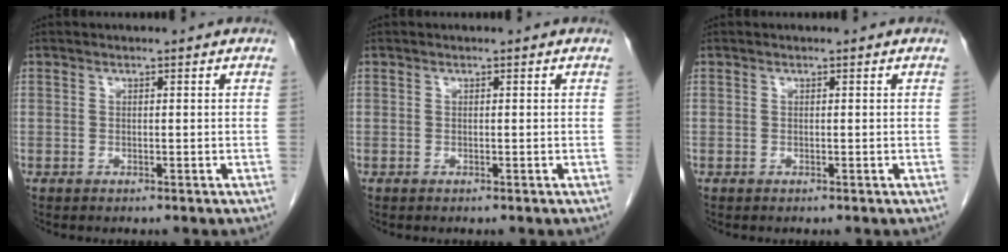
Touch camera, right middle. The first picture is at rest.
{"total": 0.0}
{"total": 0.0}